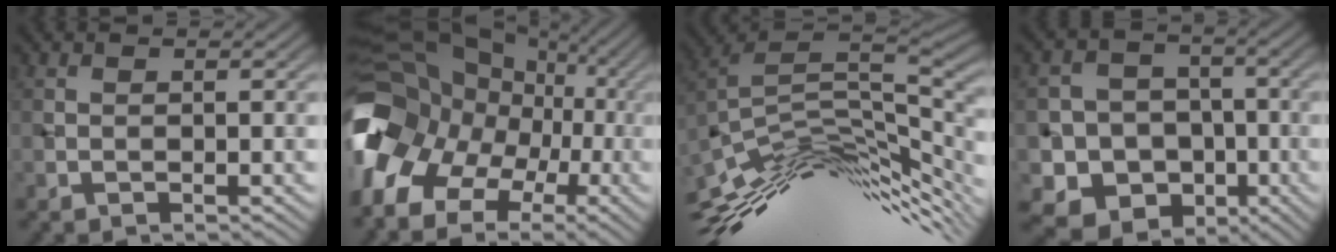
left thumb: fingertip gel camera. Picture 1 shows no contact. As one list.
[{"total": 16.0, "force": [-3.8, 13.3, 7.9], "torque": [-0.199, -0.002, -0.086]}, {"total": 14.7, "force": [-6.7, 4.0, 12.5], "torque": [-0.251, 0.012, -0.129]}, {"total": 11.1, "force": [-3.8, 9.9, 3.2], "torque": [-0.086, -0.016, -0.096]}]